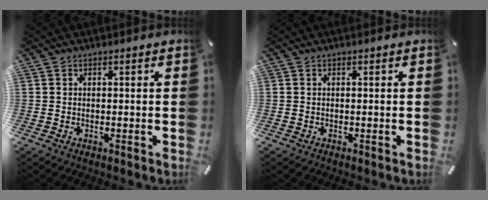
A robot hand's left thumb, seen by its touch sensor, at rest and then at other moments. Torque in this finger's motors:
{"motor_torque": [0.26, -0.14, -0.26, 0.04, -0.03]}